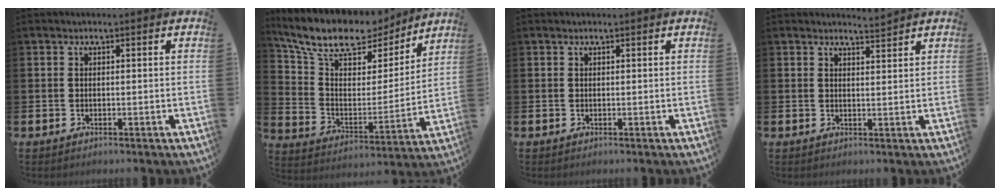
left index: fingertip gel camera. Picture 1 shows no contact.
{"total": 12.3, "force": [10.2, 4.9, 4.8], "torque": [-0.130, -0.061, 0.178]}
{"total": 0.0}
{"total": 2.7, "force": [2.7, -0.2, 0.0], "torque": [0.006, -0.018, 0.047]}